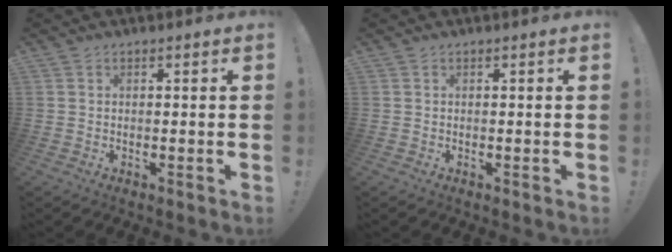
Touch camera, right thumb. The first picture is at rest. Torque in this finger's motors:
{"motor_torque": [-0.11, -0.10, 0.00, 0.00, 0.00]}